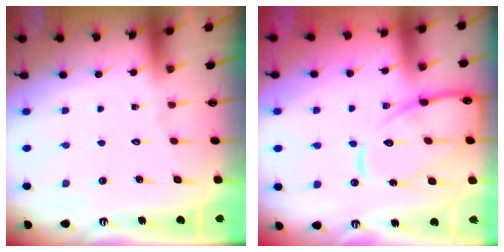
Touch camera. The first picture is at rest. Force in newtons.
{"total": 14.9, "press": 14.8, "slide": 1.4}